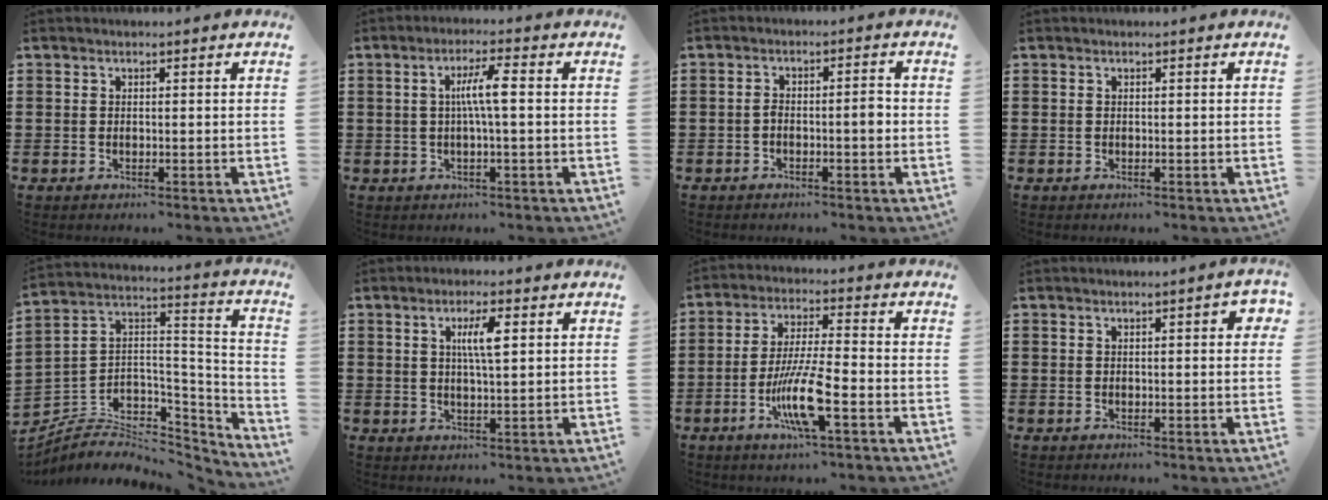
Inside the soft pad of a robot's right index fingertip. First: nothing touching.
{"total": 4.7, "force": [0.2, 0.3, 4.7], "torque": [-0.089, 0.001, -0.003]}
{"total": 2.8, "force": [-0.8, 0.6, 2.7], "torque": [-0.048, 0.003, -0.016]}
{"total": 0.0}
{"total": 5.6, "force": [-3.3, 3.9, 2.2], "torque": [-0.057, -0.004, -0.064]}
{"total": 4.7, "force": [1.3, 0.9, 4.4], "torque": [-0.091, 0.009, 0.017]}
{"total": 9.8, "force": [-3.7, 1.4, 8.9], "torque": [-0.183, -0.015, -0.073]}
{"total": 1.5, "force": [0.3, 0.3, 1.5], "torque": [-0.029, 0.003, 0.004]}